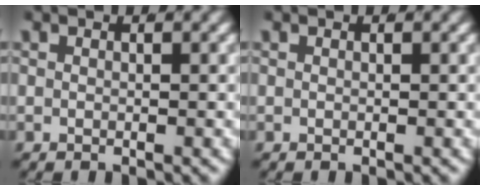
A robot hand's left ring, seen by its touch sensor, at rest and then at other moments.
{"total": 0.0}